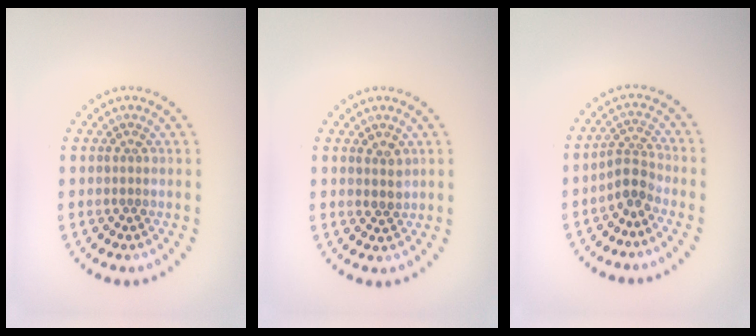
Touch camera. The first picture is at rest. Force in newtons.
{"total": 1.5, "press": 1.2, "slide": 0.9}
{"total": 2.3, "press": 1.7, "slide": 1.6}